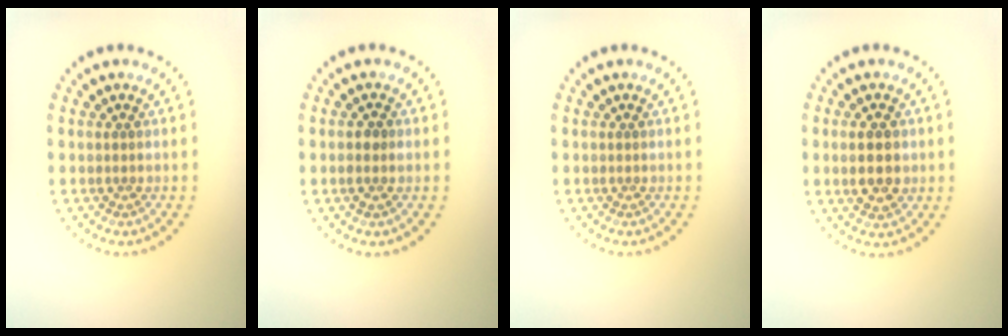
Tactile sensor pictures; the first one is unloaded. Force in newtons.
{"total": 1.3, "press": 1.3, "slide": 0.2}
{"total": 0.0}
{"total": 3.2, "press": 3.2, "slide": 0.3}